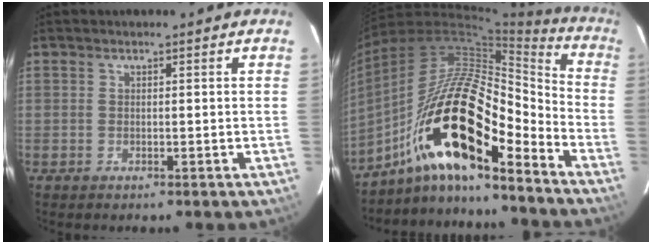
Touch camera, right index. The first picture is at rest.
{"total": 18.4, "force": [-10.2, 4.5, 14.6], "torque": [-0.269, 0.030, -0.174]}